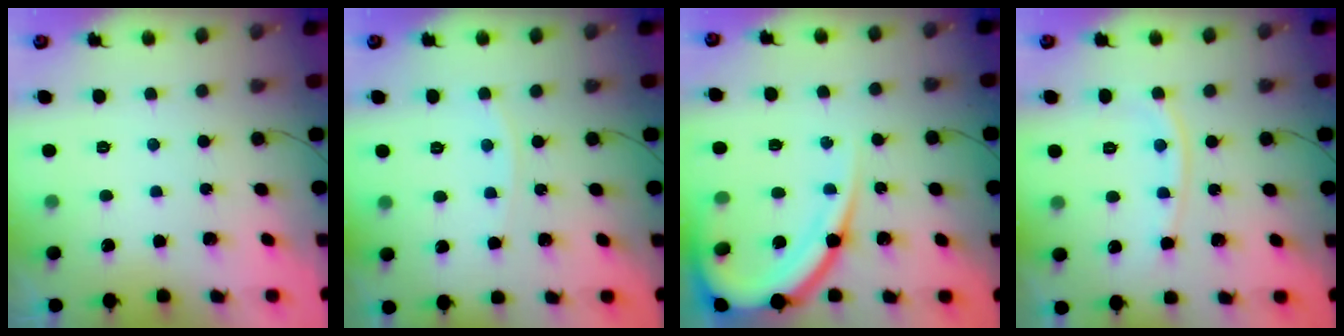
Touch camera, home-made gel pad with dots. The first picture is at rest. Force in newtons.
{"total": 2.6, "press": 2.5, "slide": 0.4}
{"total": 15.9, "press": 15.8, "slide": 1.6}
{"total": 9.1, "press": 9.0, "slide": 0.6}